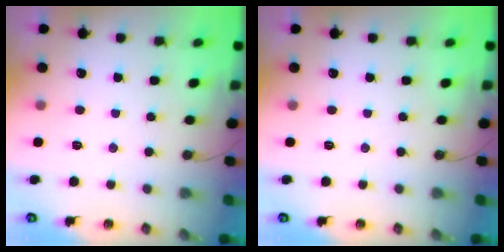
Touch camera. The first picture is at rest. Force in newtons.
{"total": 0.0}